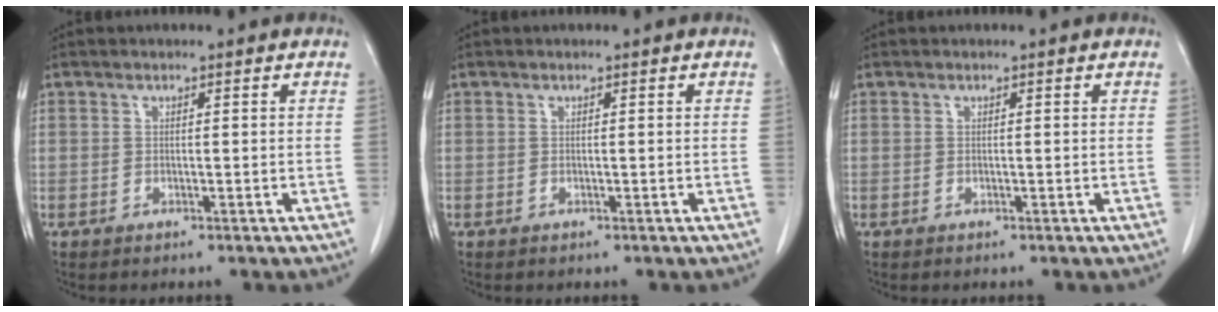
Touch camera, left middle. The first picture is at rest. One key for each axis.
{"total": 0.0}
{"total": 0.0}